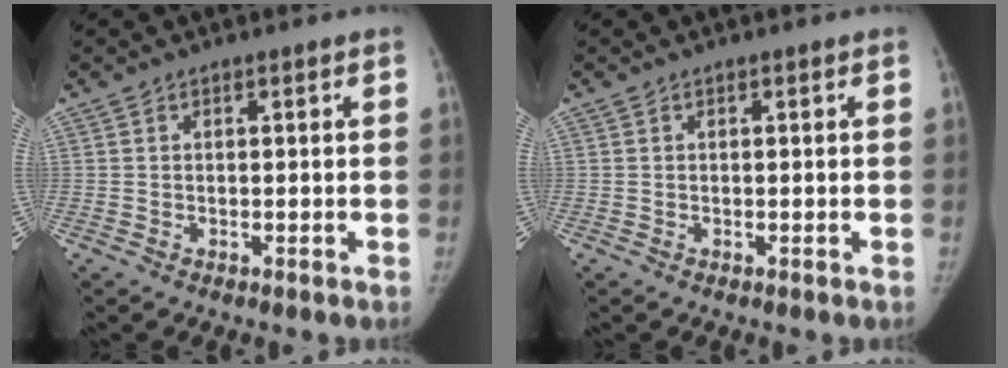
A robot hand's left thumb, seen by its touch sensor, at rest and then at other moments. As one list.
[{"total": 0.0}]